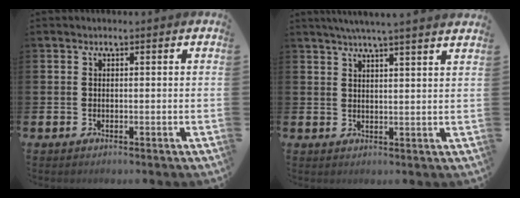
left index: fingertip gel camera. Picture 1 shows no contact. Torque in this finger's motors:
{"motor_torque": [0.10, -0.42, 0.60, 0.21]}